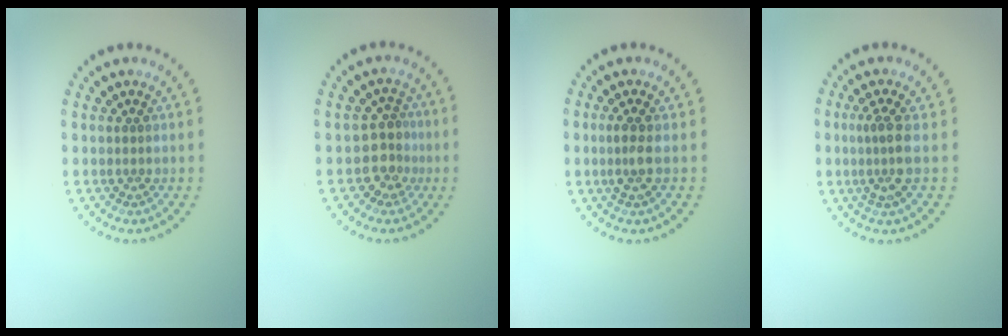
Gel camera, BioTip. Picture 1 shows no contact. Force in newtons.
{"total": 2.6, "press": 2.1, "slide": 1.6}
{"total": 1.6, "press": 1.3, "slide": 1.0}
{"total": 2.6, "press": 2.0, "slide": 1.7}